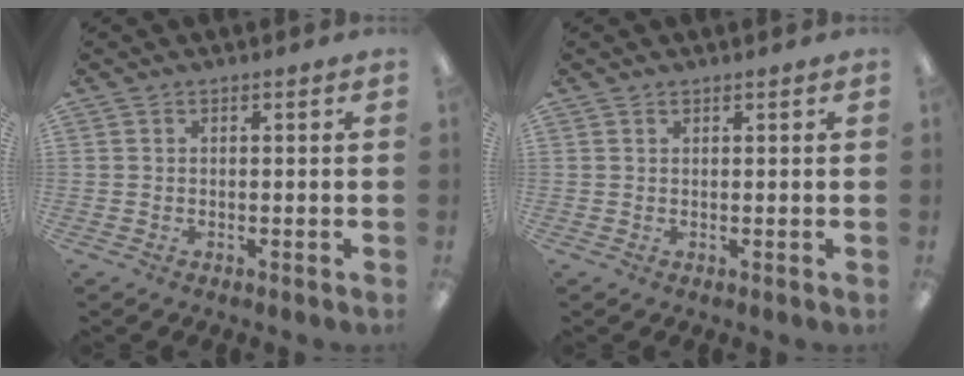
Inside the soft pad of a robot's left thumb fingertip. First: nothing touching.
{"total": 0.6, "force": [0.5, 0.2, 0.1], "torque": [-0.003, 0.002, 0.009]}